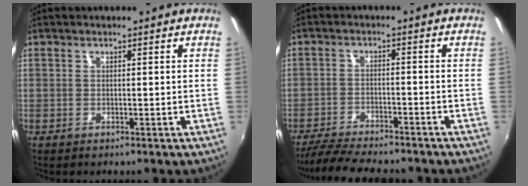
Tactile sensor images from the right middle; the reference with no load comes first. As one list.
[{"total": 10.5, "force": [-9.4, 1.8, 4.3], "torque": [-0.109, -0.017, -0.154]}]